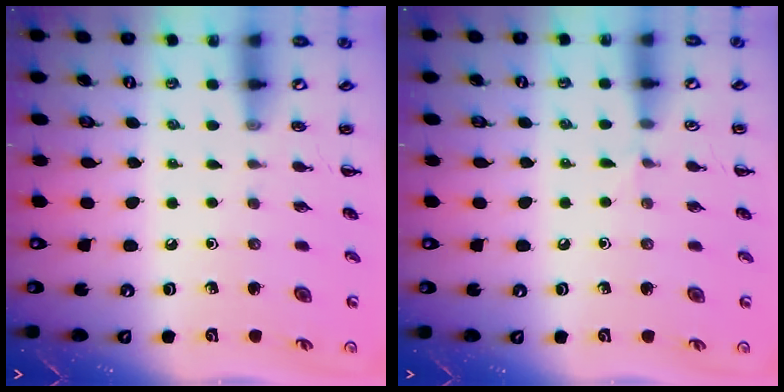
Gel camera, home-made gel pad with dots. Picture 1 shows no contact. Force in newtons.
{"total": 3.5, "press": 3.3, "slide": 1.2}